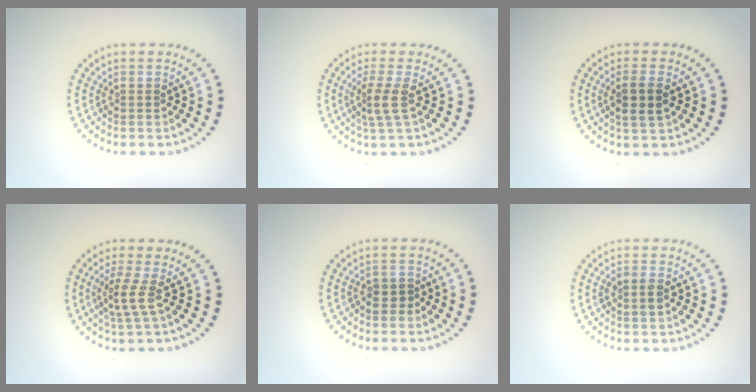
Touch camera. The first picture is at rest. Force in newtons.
{"total": 2.3, "press": 1.6, "slide": 1.6}
{"total": 2.7, "press": 2.5, "slide": 1.0}
{"total": 2.3, "press": 1.6, "slide": 1.6}
{"total": 1.2, "press": 1.0, "slide": 0.6}
{"total": 1.5, "press": 1.5, "slide": 0.2}